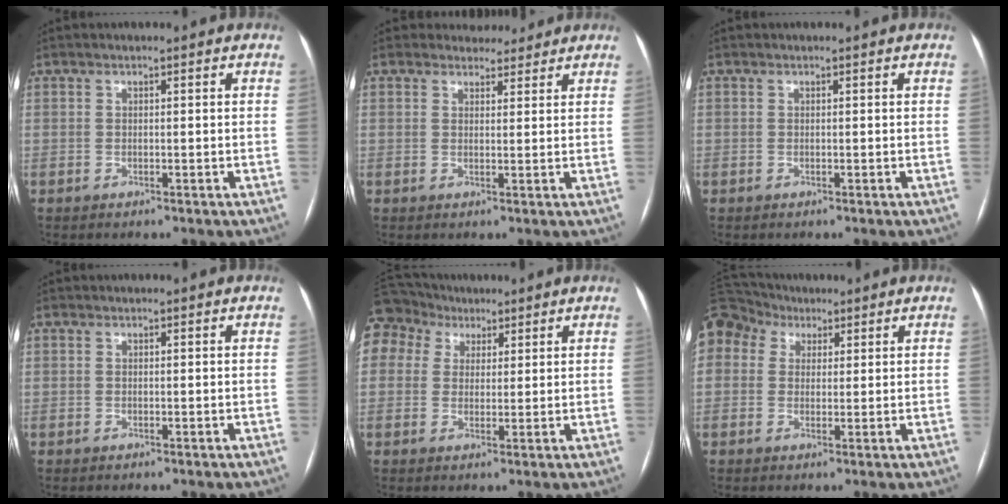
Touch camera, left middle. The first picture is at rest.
{"total": 3.8, "force": [3.4, 1.6, -0.2], "torque": [0.009, 0.004, 0.040]}
{"total": 0.0}
{"total": 0.0}
{"total": 9.0, "force": [5.3, 7.1, 1.7], "torque": [-0.049, 0.048, 0.105]}
{"total": 15.7, "force": [7.7, 12.3, 6.2], "torque": [-0.199, 0.086, 0.149]}